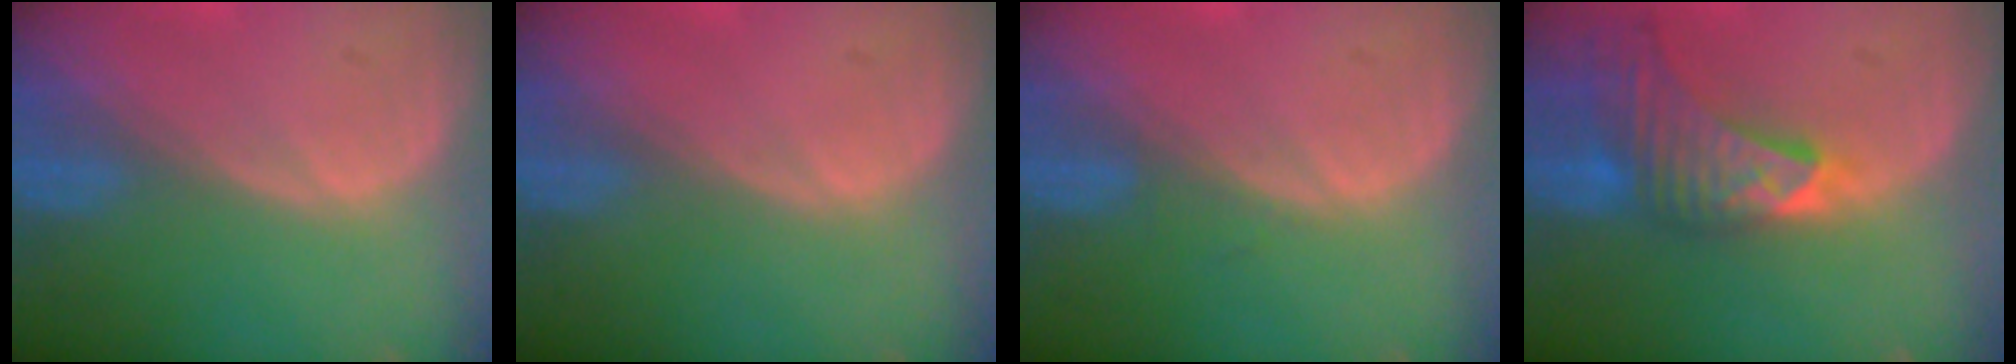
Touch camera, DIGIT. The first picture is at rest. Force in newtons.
{"total": 0.0}
{"total": 0.6, "press": 0.6, "slide": 0.2}
{"total": 9.1, "press": 8.2, "slide": 3.9}